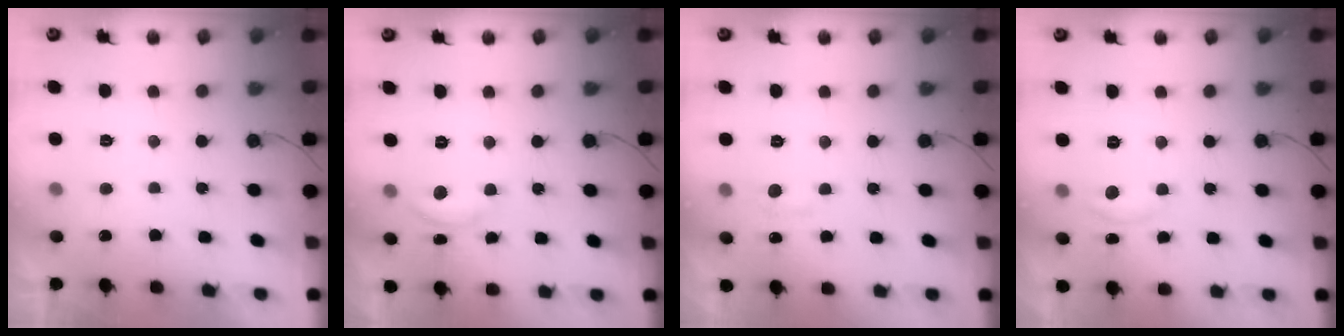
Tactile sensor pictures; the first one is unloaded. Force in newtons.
{"total": 8.0, "press": 8.0, "slide": 0.4}
{"total": 5.7, "press": 5.7, "slide": 0.8}
{"total": 4.2, "press": 4.1, "slide": 0.4}